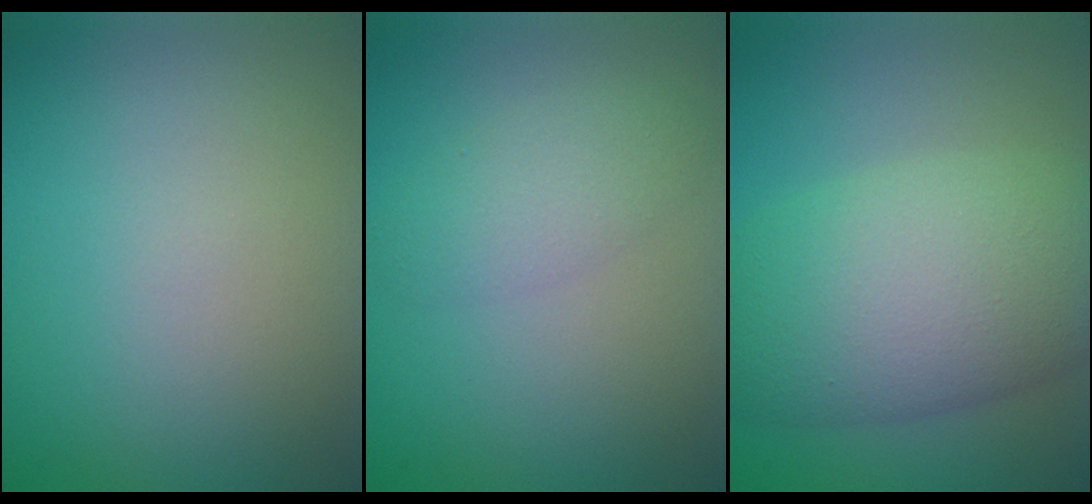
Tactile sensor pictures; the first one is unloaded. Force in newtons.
{"total": 2.4, "press": 2.4, "slide": 0.0}
{"total": 9.5, "press": 9.5, "slide": 0.3}